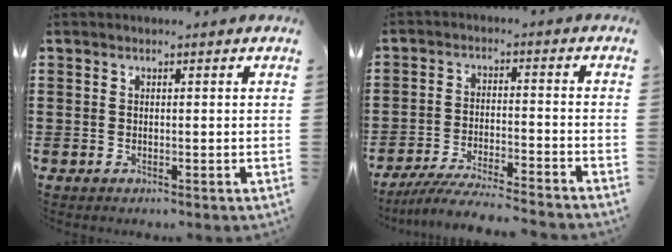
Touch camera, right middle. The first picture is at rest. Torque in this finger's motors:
{"motor_torque": [1.17, -0.97, 0.21, 0.05]}